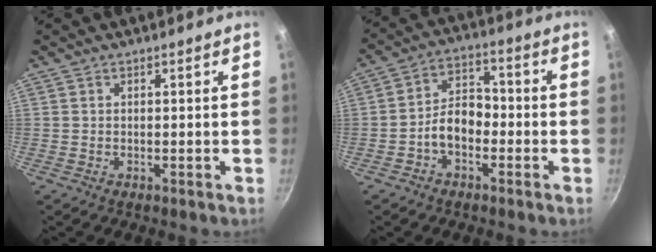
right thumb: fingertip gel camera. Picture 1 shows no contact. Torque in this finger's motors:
{"motor_torque": [0.56, 1.39, 1.01, -0.55, 0.06]}